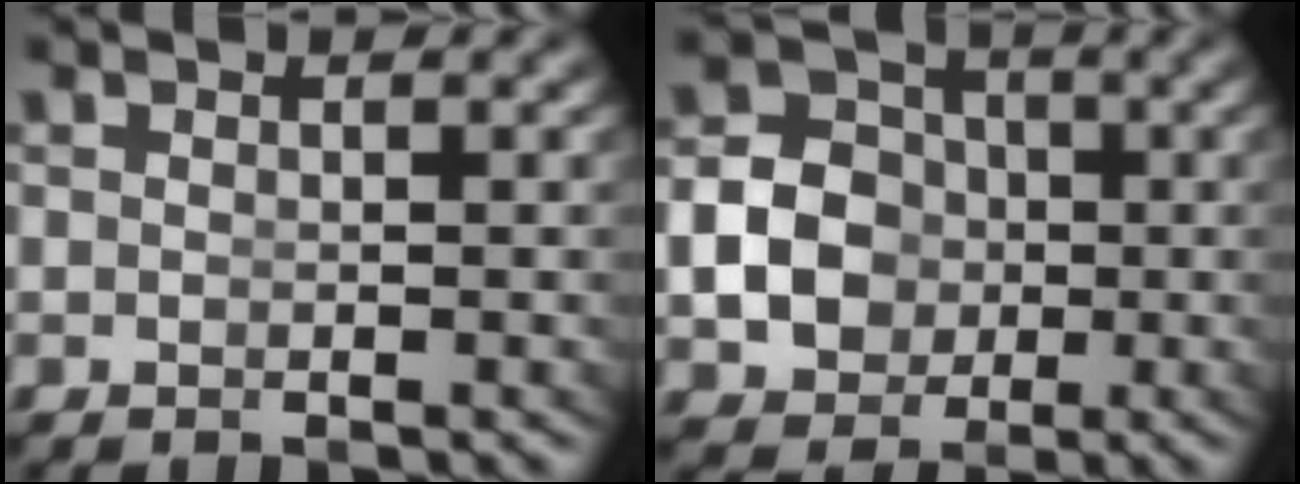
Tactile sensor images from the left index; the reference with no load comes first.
{"total": 11.0, "force": [-1.6, 10.1, 4.0], "torque": [-0.090, -0.030, -0.032]}